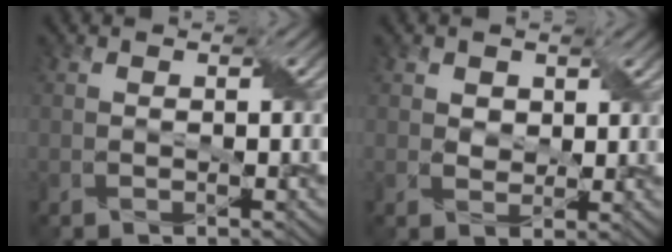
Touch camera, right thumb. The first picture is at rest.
{"total": 2.3, "force": [1.3, 1.8, 0.9], "torque": [-0.030, -0.002, 0.017]}